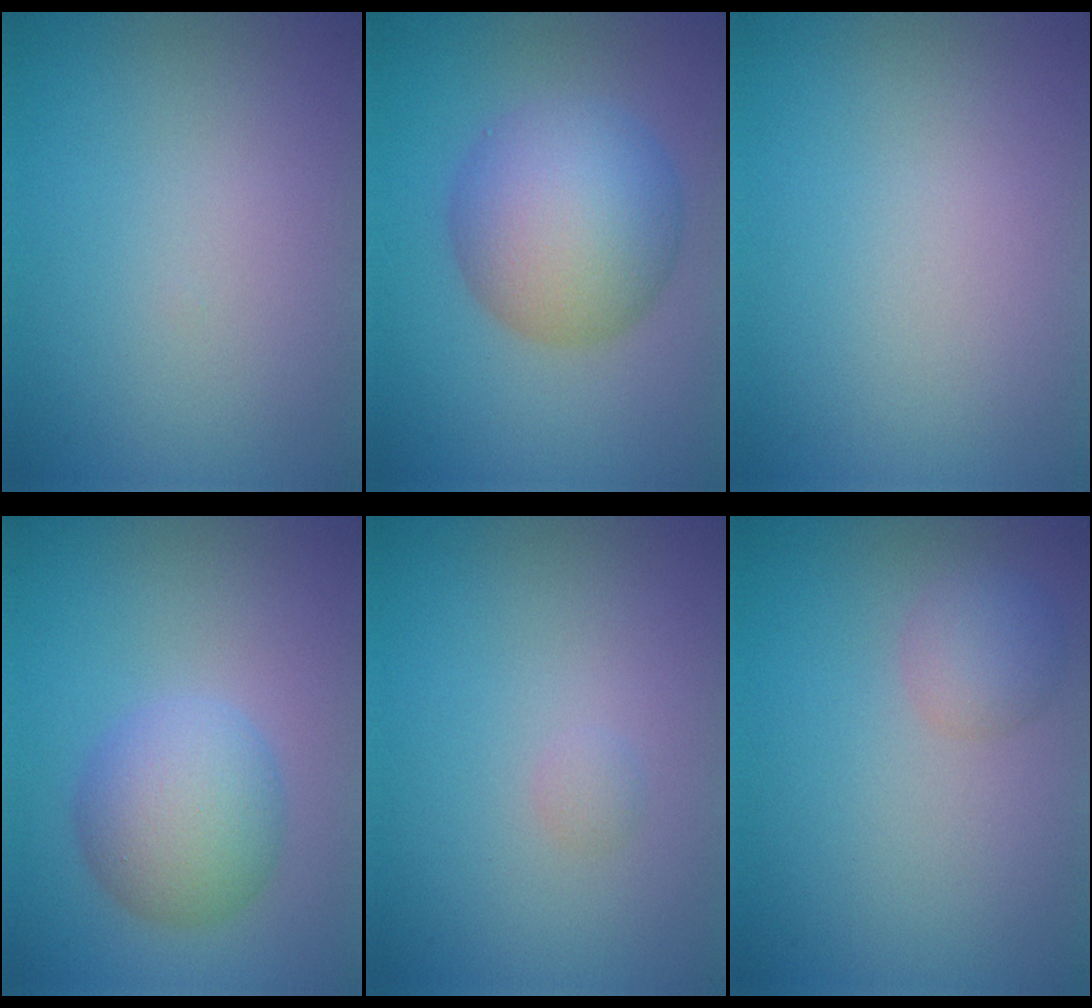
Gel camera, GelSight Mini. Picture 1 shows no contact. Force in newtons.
{"total": 8.5, "press": 8.5, "slide": 0.3}
{"total": 0.0}
{"total": 5.1, "press": 5.1, "slide": 0.2}
{"total": 0.6, "press": 0.6, "slide": 0.0}
{"total": 2.4, "press": 2.4, "slide": 0.0}